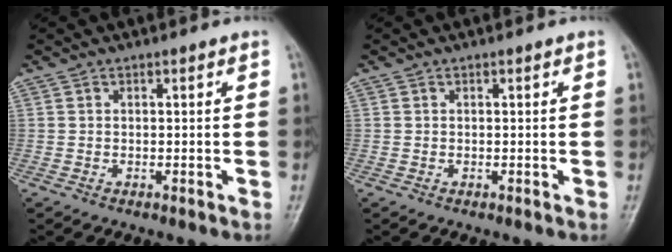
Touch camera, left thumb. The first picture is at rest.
{"total": 0.0}